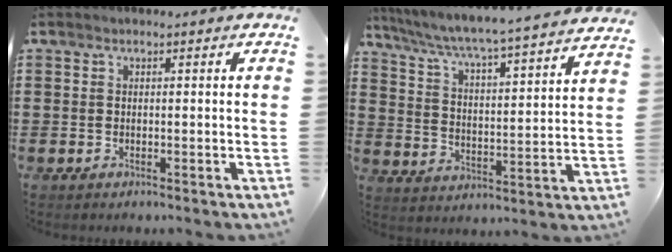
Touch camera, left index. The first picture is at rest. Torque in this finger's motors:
{"motor_torque": [1.07, -1.07, 0.32, 0.01]}